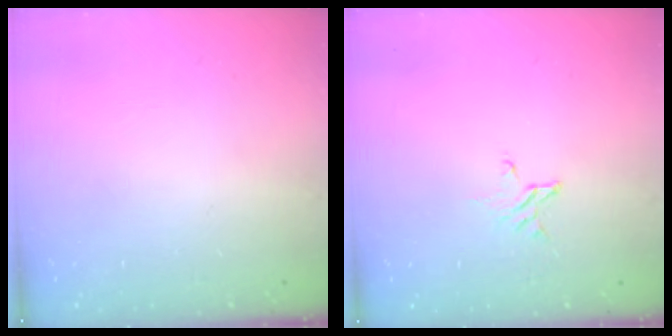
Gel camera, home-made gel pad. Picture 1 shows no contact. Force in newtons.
{"total": 3.1, "press": 3.0, "slide": 0.3}